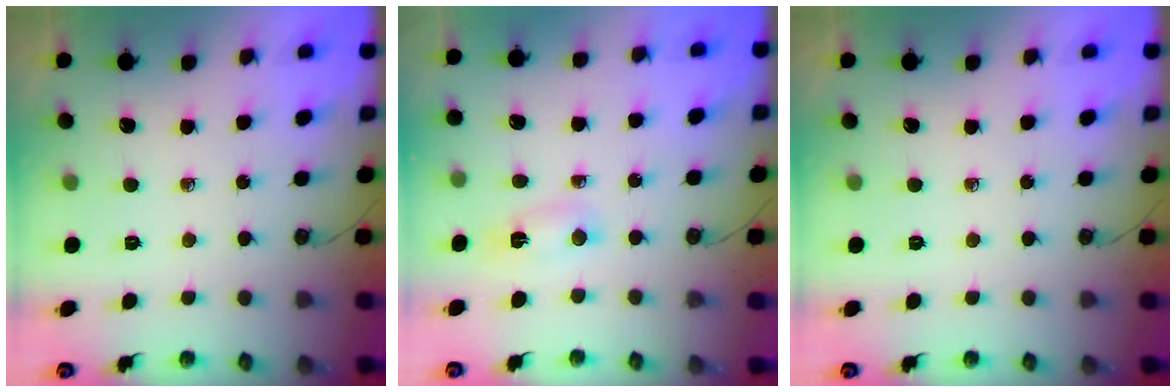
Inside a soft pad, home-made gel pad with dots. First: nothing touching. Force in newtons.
{"total": 2.8, "press": 2.5, "slide": 1.4}
{"total": 0.0}